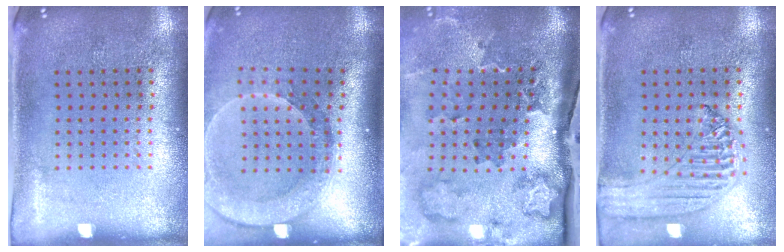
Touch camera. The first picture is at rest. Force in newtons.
{"total": 2.6, "press": 2.0, "slide": 1.7}
{"total": 3.5, "press": 2.4, "slide": 2.6}
{"total": 1.3, "press": 1.2, "slide": 0.2}